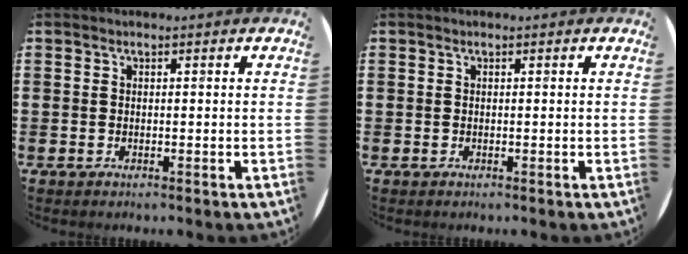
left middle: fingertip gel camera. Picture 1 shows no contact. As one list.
[{"total": 0.0}]